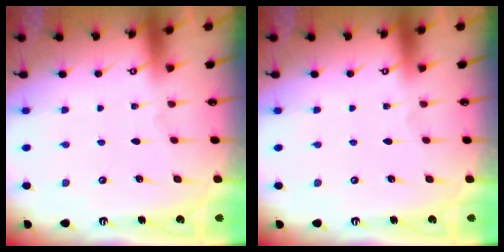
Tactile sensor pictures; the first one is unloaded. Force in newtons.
{"total": 0.0}